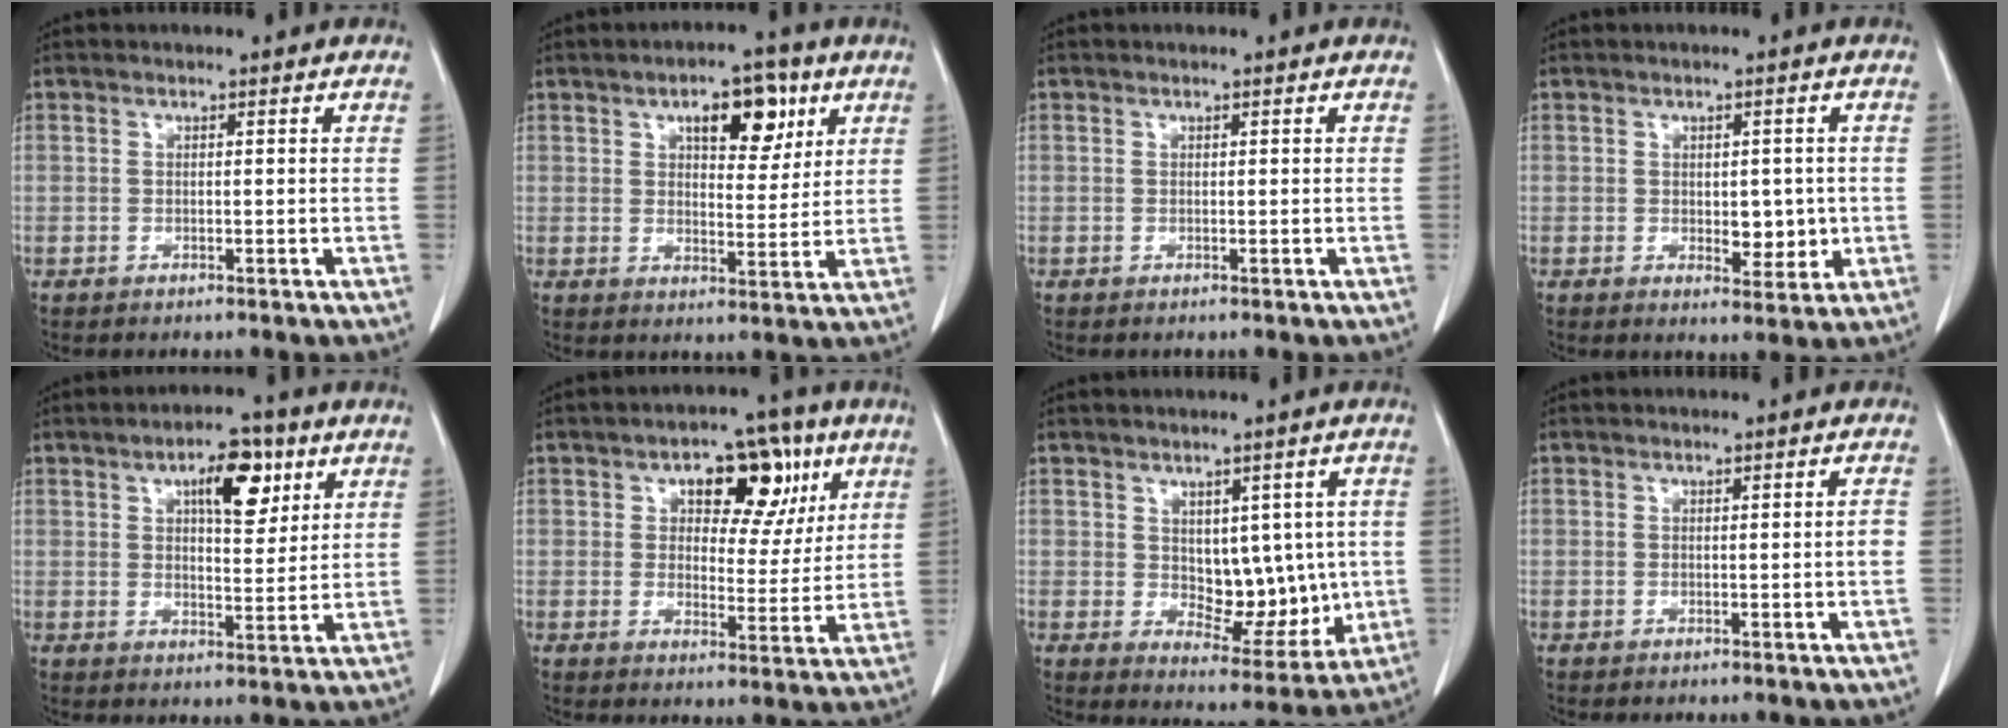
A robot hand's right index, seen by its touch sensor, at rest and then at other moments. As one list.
[{"total": 8.4, "force": [4.1, 3.5, 6.4], "torque": [-0.089, 0.008, 0.062]}, {"total": 0.0}, {"total": 4.4, "force": [-0.2, 2.5, 3.7], "torque": [-0.039, -0.003, 0.008]}, {"total": 8.4, "force": [4.0, 3.1, 6.7], "torque": [-0.103, 0.008, 0.061]}, {"total": 10.8, "force": [4.8, 5.8, 7.8], "torque": [-0.092, 0.023, 0.069]}, {"total": 8.6, "force": [0.8, 5.1, 6.9], "torque": [-0.078, 0.001, 0.034]}, {"total": 1.1, "force": [-0.2, -0.1, 1.1], "torque": [-0.016, -0.001, 0.001]}]